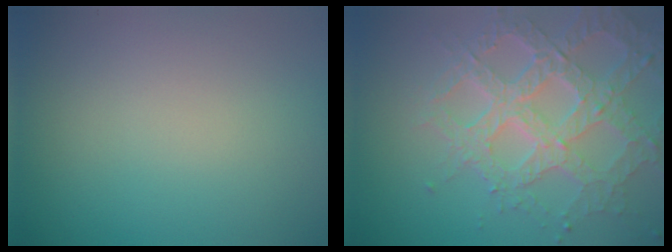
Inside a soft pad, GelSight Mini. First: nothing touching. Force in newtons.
{"total": 7.1, "press": 5.1, "slide": 4.9}